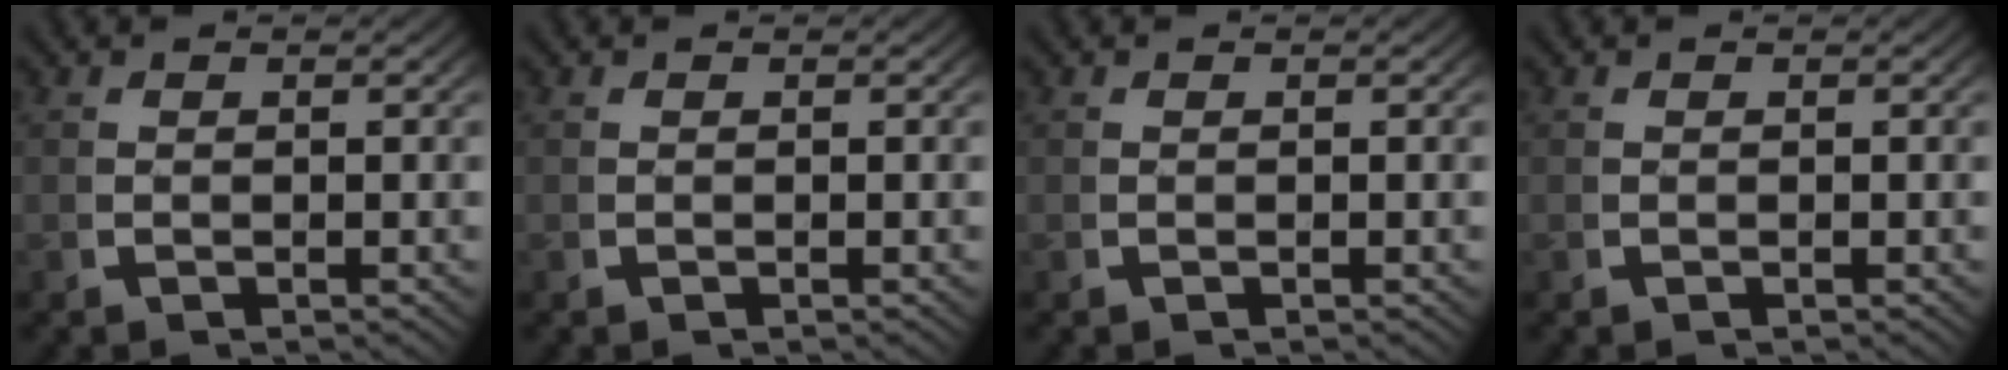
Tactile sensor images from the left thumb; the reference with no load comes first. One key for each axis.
{"total": 0.0}
{"total": 0.0}
{"total": 0.0}